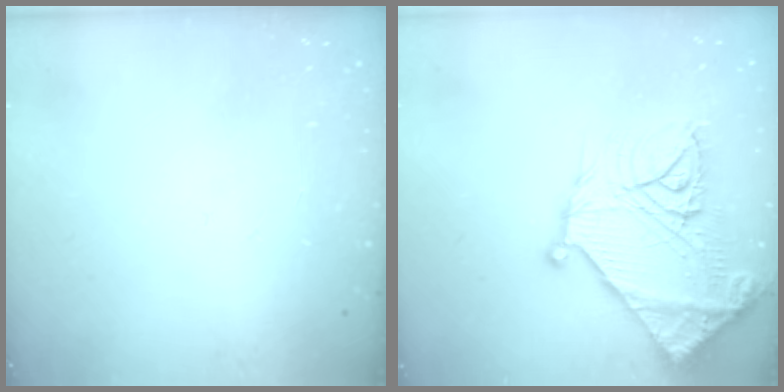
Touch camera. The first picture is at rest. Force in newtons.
{"total": 28.1, "press": 27.9, "slide": 3.3}